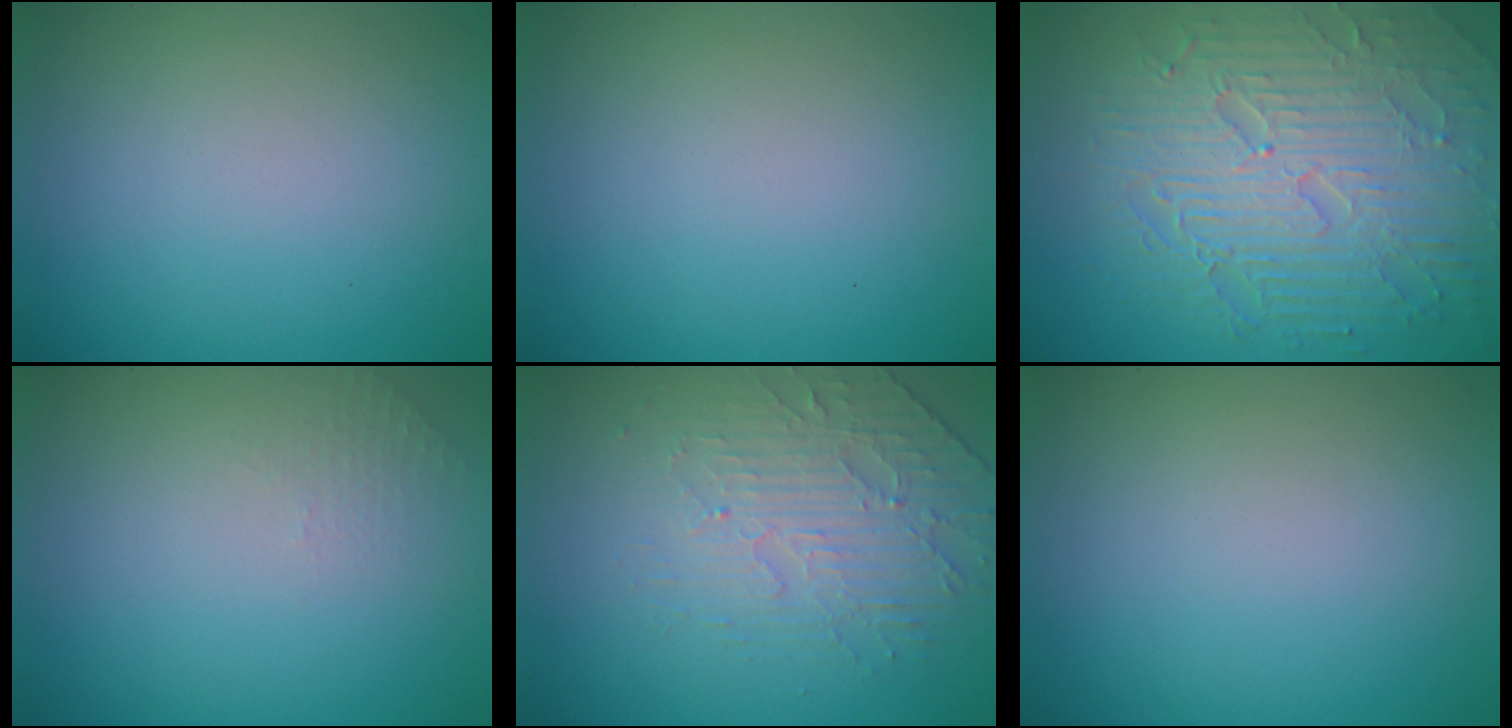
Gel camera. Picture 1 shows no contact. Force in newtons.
{"total": 0.0}
{"total": 8.8, "press": 6.3, "slide": 6.1}
{"total": 0.5, "press": 0.4, "slide": 0.4}
{"total": 4.5, "press": 3.3, "slide": 3.1}
{"total": 0.0}